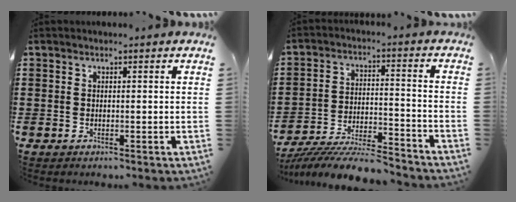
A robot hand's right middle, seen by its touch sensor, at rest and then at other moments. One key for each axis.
{"total": 8.7, "fx": -8.3, "fy": 0.6, "fz": 2.7, "tx": -0.047, "ty": 0.011, "tz": -0.160}